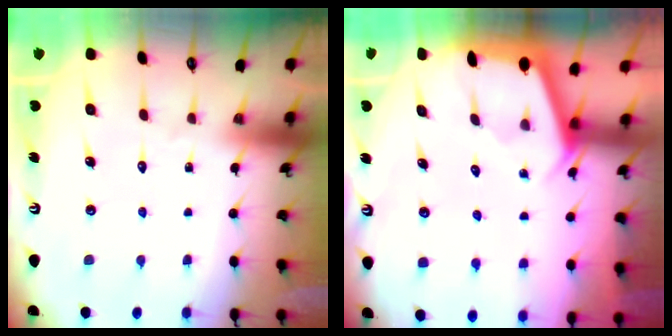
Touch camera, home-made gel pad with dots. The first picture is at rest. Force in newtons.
{"total": 2.2, "press": 2.2, "slide": 0.1}